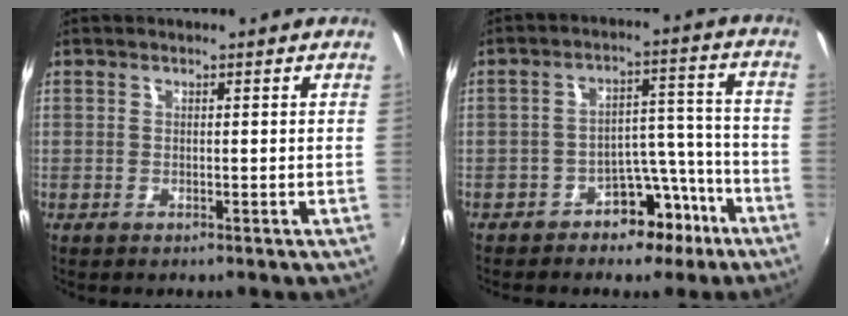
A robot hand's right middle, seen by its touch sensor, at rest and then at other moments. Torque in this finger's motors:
{"motor_torque": [1.07, -1.07, 0.14, 0.04]}